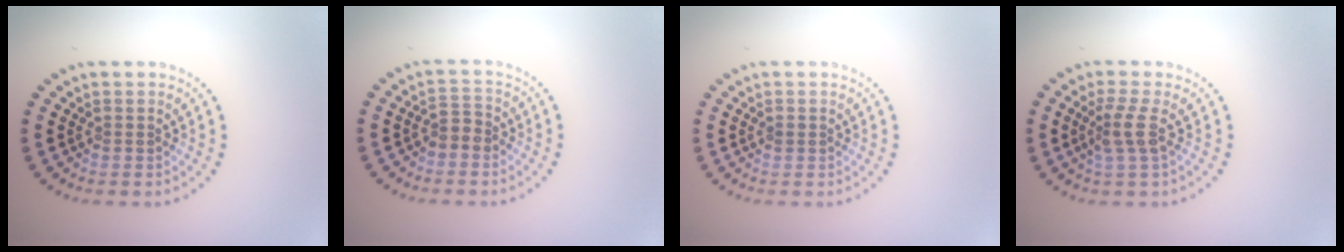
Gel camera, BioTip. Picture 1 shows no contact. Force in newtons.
{"total": 1.6, "press": 1.4, "slide": 0.7}
{"total": 0.7, "press": 0.7, "slide": 0.1}
{"total": 2.4, "press": 1.7, "slide": 1.7}